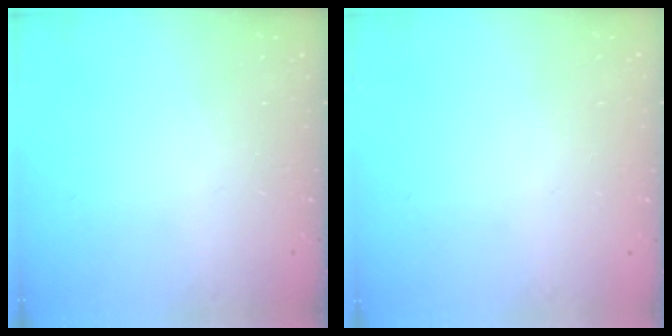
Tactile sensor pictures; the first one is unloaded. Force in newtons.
{"total": 0.0}